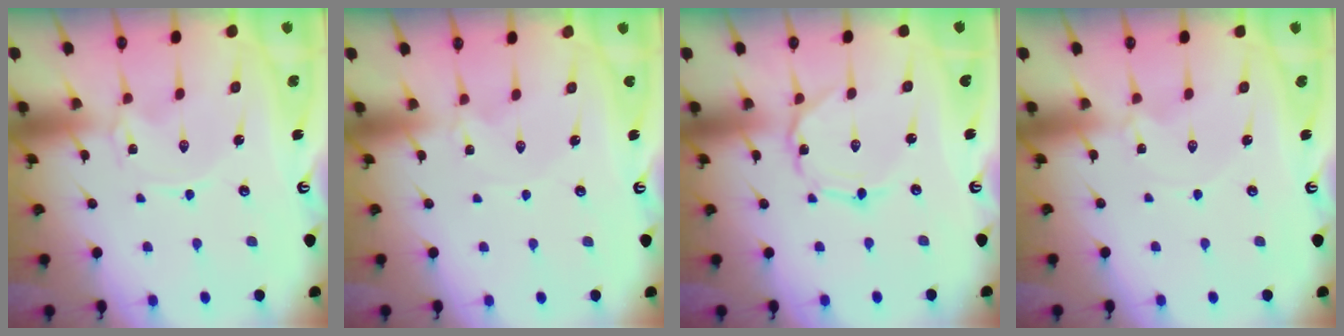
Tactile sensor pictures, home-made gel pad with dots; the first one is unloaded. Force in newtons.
{"total": 0.0}
{"total": 1.0, "press": 0.9, "slide": 0.3}
{"total": 0.6, "press": 0.5, "slide": 0.2}